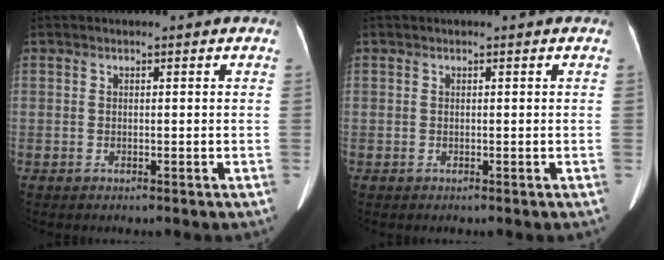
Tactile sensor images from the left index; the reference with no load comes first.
{"total": 0.0}